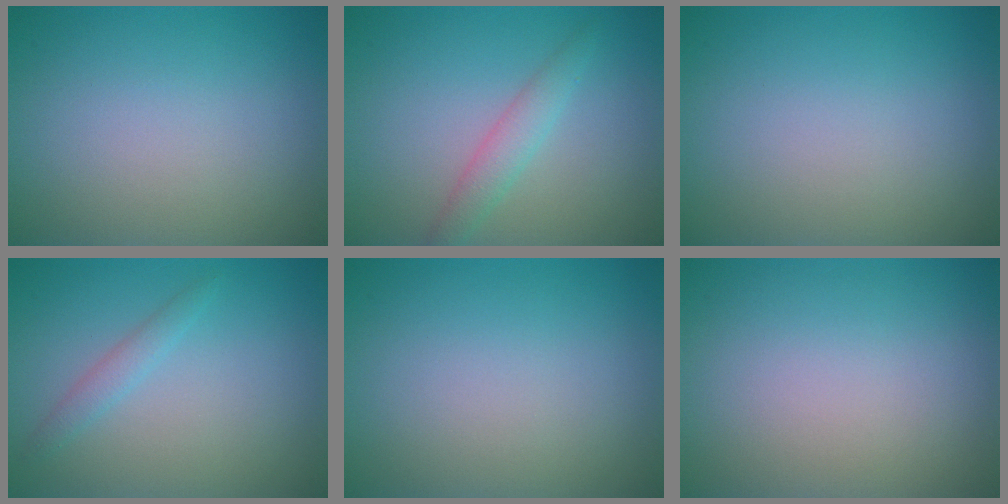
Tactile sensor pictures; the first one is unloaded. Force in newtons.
{"total": 1.6, "press": 1.6, "slide": 0.1}
{"total": 0.0}
{"total": 1.3, "press": 1.3, "slide": 0.0}
{"total": 0.0}
{"total": 0.0}